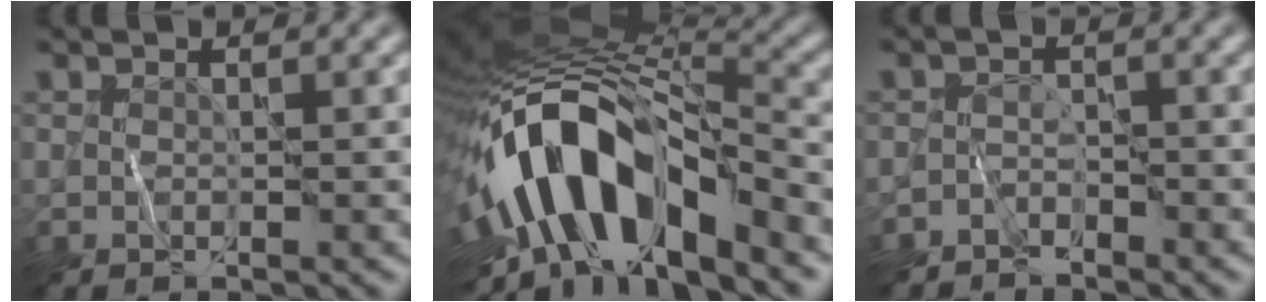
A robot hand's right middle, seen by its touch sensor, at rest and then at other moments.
{"total": 14.0, "force": [-4.6, 6.8, 11.3], "torque": [-0.193, 0.014, -0.086]}
{"total": 1.7, "force": [-1.6, 0.6, 0.3], "torque": [-0.004, 0.007, -0.034]}